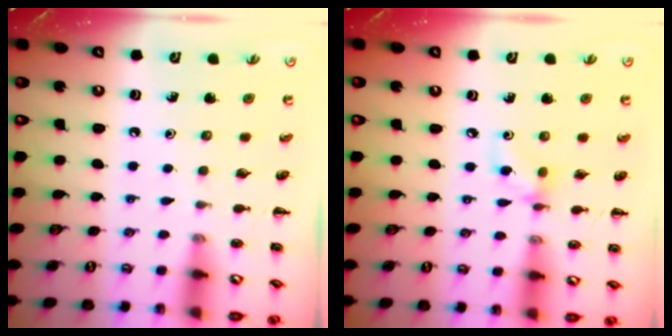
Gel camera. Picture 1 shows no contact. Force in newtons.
{"total": 5.0, "press": 4.9, "slide": 0.6}